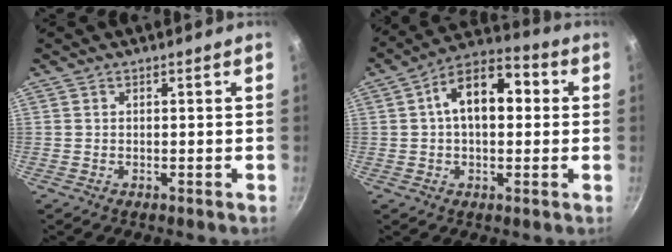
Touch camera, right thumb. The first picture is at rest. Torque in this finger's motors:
{"motor_torque": [0.68, 2.80, 1.54, -0.23, 0.07]}